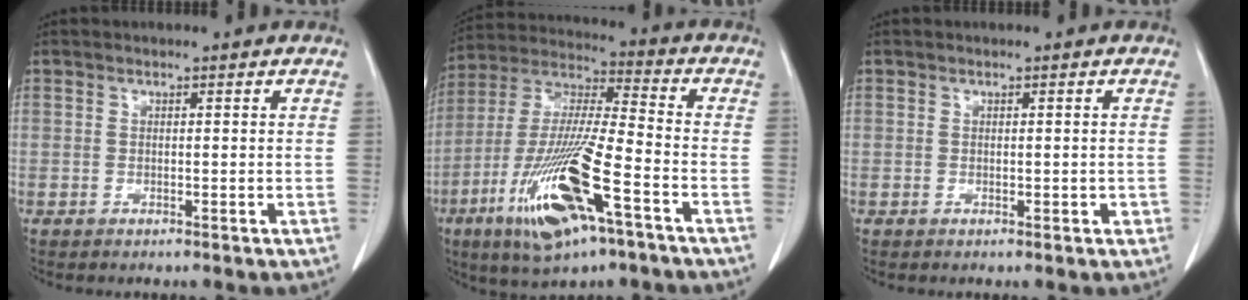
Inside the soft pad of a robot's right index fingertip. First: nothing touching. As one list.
[{"total": 18.8, "force": [-8.6, 3.0, 16.4], "torque": [-0.358, -0.031, -0.154]}, {"total": 1.1, "force": [-0.1, 0.7, 0.8], "torque": [-0.005, 0.001, 0.001]}]